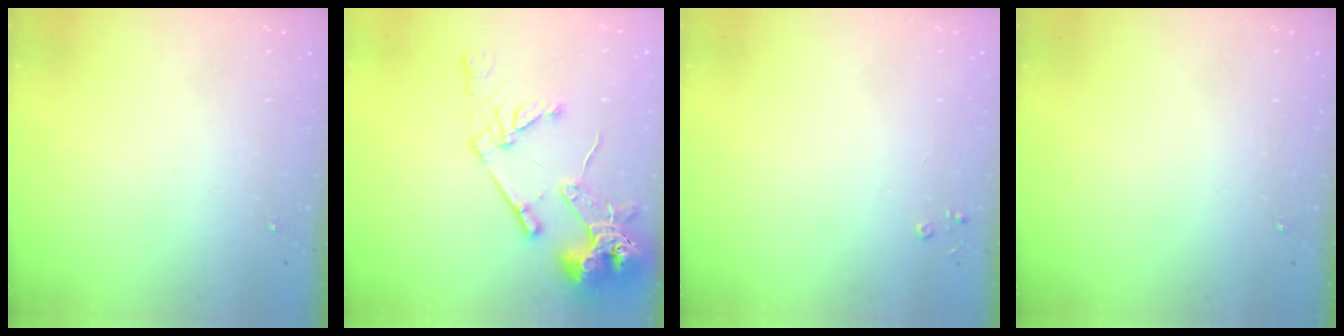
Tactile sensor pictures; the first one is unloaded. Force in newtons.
{"total": 16.7, "press": 16.5, "slide": 2.1}
{"total": 2.2, "press": 2.2, "slide": 0.3}
{"total": 0.0}